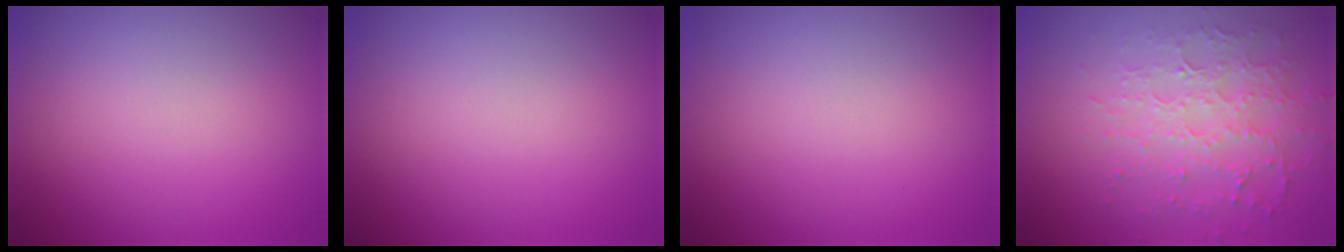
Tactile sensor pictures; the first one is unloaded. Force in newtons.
{"total": 0.0}
{"total": 0.0}
{"total": 5.0, "press": 3.5, "slide": 3.6}